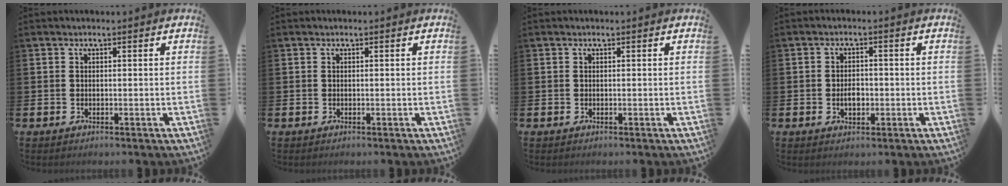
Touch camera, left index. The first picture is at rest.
{"total": 0.0}
{"total": 0.0}
{"total": 2.5, "force": [-0.4, 1.6, 1.9], "torque": [-0.019, -0.003, -0.014]}